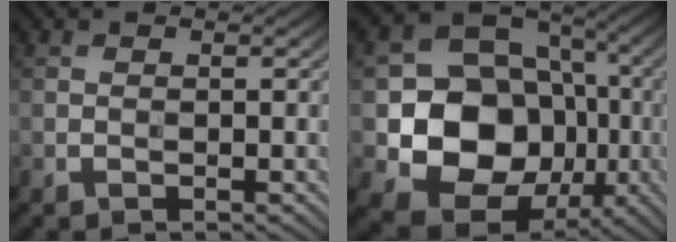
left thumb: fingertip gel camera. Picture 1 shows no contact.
{"total": 14.3, "force": [-2.3, 11.9, 7.6], "torque": [-0.140, -0.034, -0.042]}